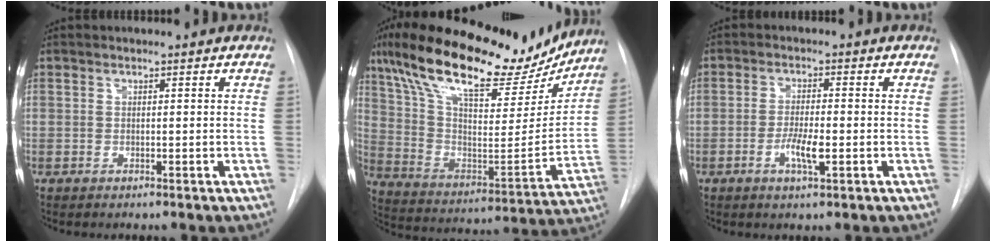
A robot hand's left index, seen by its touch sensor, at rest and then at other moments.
{"total": 26.7, "force": [20.4, 8.1, 15.2], "torque": [-0.263, 0.016, 0.321]}
{"total": 4.1, "force": [-1.4, 0.7, 3.8], "torque": [-0.071, -0.002, -0.023]}